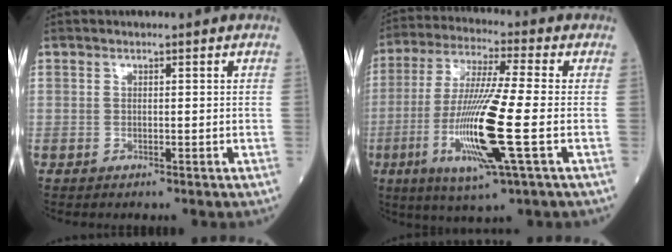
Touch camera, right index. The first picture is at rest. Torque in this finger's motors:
{"motor_torque": [1.18, -0.79, 1.05, 0.21]}